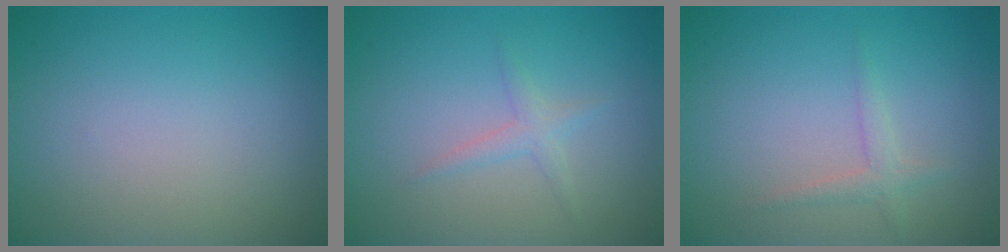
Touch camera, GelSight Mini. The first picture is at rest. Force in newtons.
{"total": 1.3, "press": 1.3, "slide": 0.0}
{"total": 1.4, "press": 1.4, "slide": 0.0}